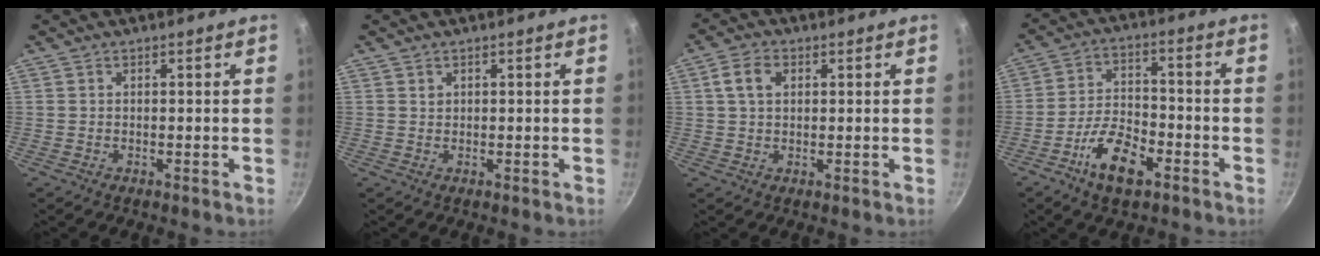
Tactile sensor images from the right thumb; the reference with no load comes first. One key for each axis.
{"total": 0.8, "fx": 0.4, "fy": 0.6, "fz": 0.2, "tx": -0.004, "ty": 0.001, "tz": 0.007}
{"total": 4.8, "fx": 1.4, "fy": 3.3, "fz": 3.1, "tx": -0.051, "ty": 0.007, "tz": 0.023}
{"total": 10.4, "fx": -5.5, "fy": 4.9, "fz": 7.4, "tx": -0.124, "ty": 0.035, "tz": -0.104}